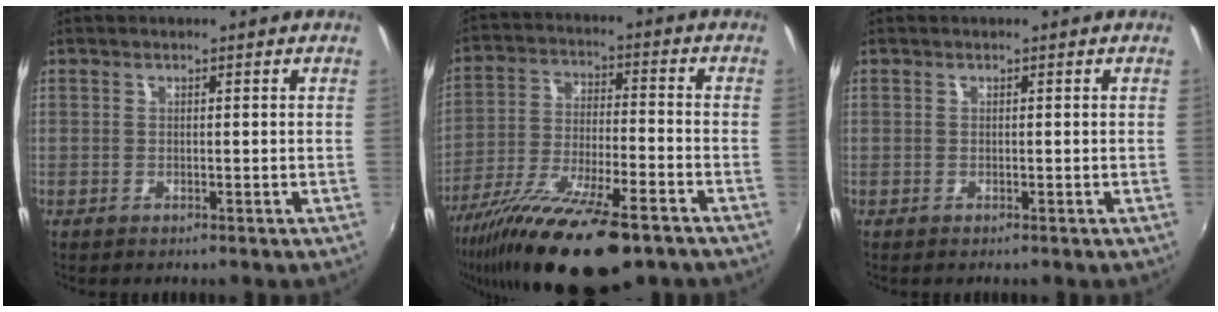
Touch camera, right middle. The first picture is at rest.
{"total": 21.0, "force": [-14.9, 5.1, 13.9], "torque": [-0.265, -0.056, -0.253]}
{"total": 0.0}